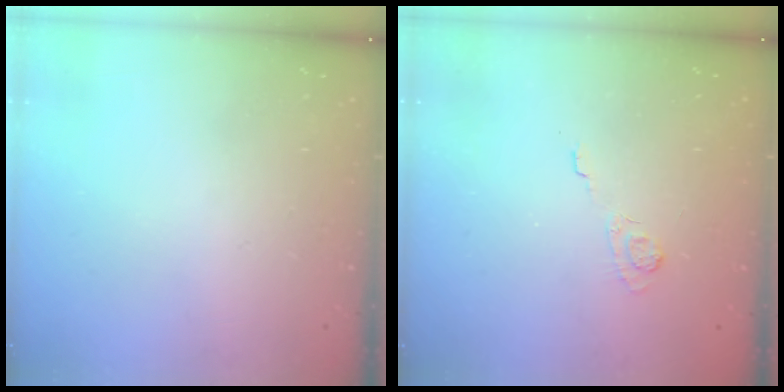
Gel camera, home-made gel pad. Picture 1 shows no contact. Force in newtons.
{"total": 2.4, "press": 1.9, "slide": 1.4}